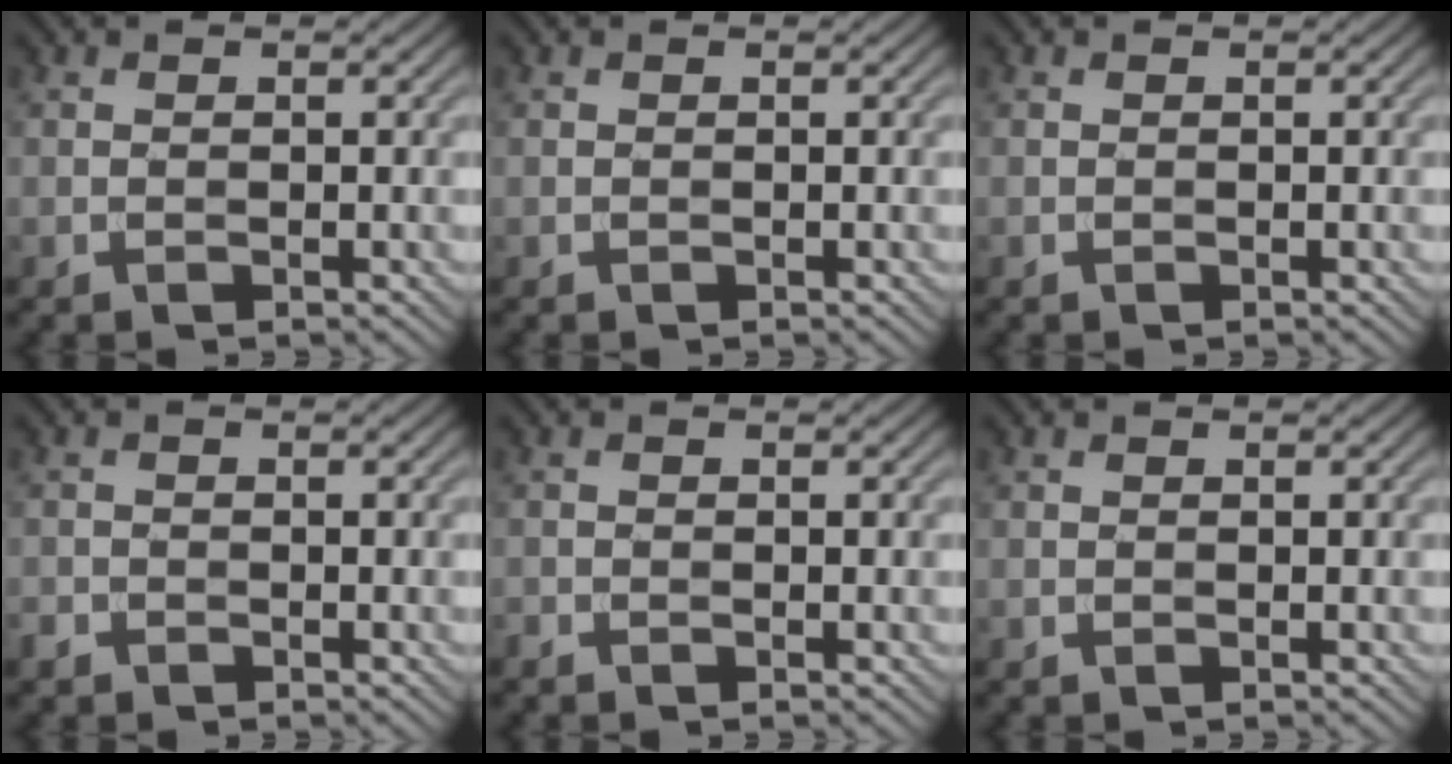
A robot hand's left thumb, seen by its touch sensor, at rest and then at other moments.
{"total": 0.0}
{"total": 0.0}
{"total": 1.2, "force": [-0.9, 0.7, 0.3], "torque": [-0.006, -0.003, -0.022]}
{"total": 0.7, "force": [-0.6, 0.1, 0.1], "torque": [-0.003, -0.003, -0.015]}
{"total": 0.0}